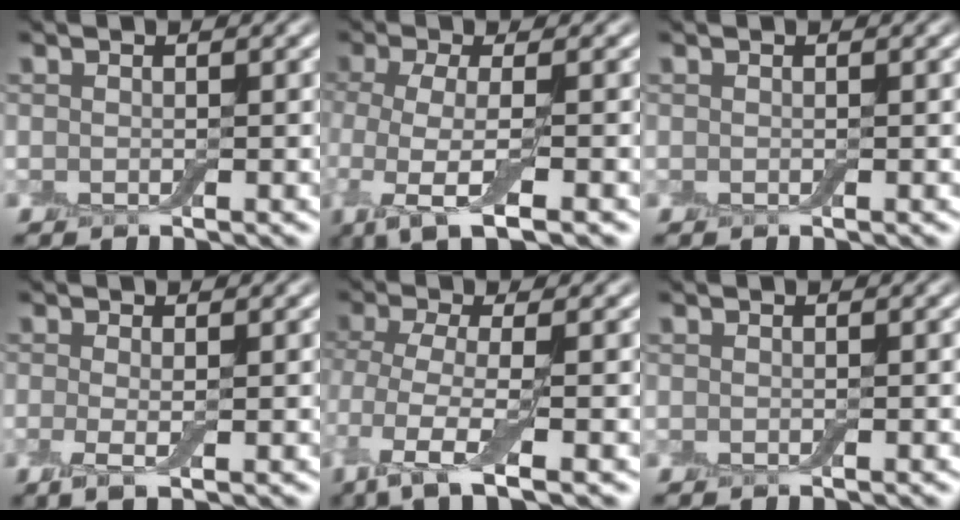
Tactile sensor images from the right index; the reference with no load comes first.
{"total": 5.6, "force": [-1.7, 1.5, 5.1], "torque": [-0.090, -0.010, -0.039]}
{"total": 0.0}
{"total": 2.0, "force": [-0.2, 0.4, 1.9], "torque": [-0.041, -0.007, -0.004]}
{"total": 5.1, "force": [-1.8, 1.3, 4.6], "torque": [-0.095, -0.011, -0.042]}
{"total": 0.0}